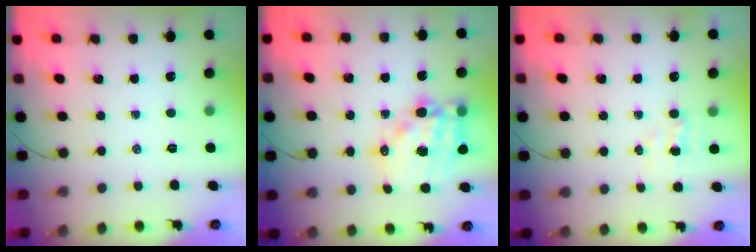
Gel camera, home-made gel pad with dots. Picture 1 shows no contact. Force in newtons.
{"total": 15.6, "press": 15.2, "slide": 3.3}
{"total": 3.6, "press": 3.5, "slide": 1.0}